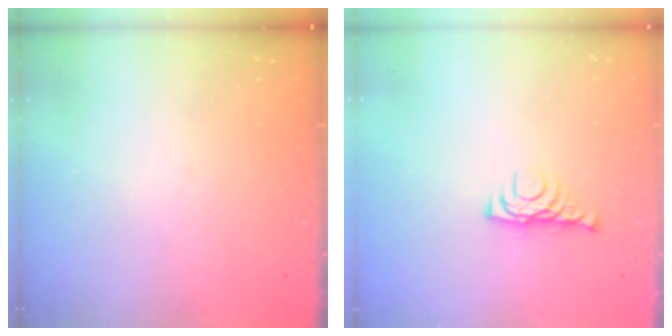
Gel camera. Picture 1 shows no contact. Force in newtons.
{"total": 5.5, "press": 5.4, "slide": 1.1}